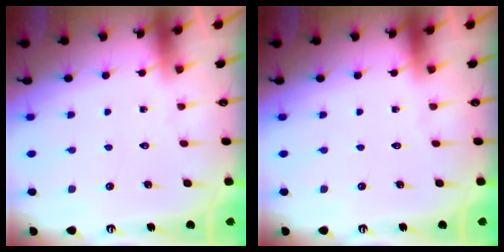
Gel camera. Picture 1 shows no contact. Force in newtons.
{"total": 0.0}